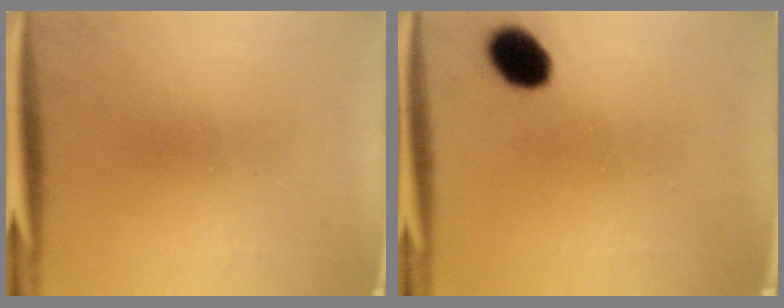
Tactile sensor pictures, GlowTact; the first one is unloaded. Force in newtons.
{"total": 7.3}